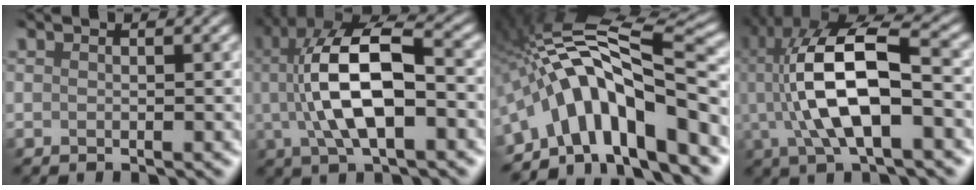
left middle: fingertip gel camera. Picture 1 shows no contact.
{"total": 9.4, "force": [0.2, 3.4, 8.7], "torque": [-0.163, 0.020, 0.001]}
{"total": 12.6, "force": [-4.9, 4.2, 10.9], "torque": [-0.167, 0.027, -0.081]}
{"total": 10.3, "force": [0.4, 3.3, 9.7], "torque": [-0.184, 0.023, 0.004]}